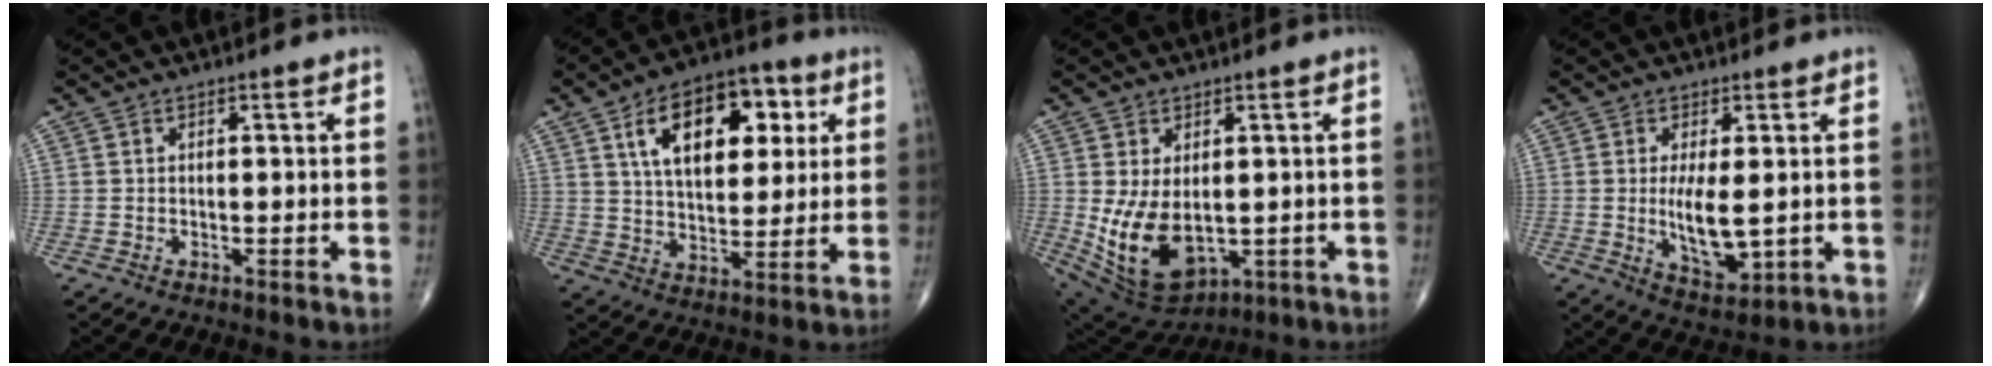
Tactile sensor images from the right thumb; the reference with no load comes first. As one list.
[{"total": 17.9, "force": [6.3, 10.1, 13.4], "torque": [-0.164, -0.007, 0.100]}, {"total": 12.7, "force": [-1.0, 7.7, 10.1], "torque": [-0.175, -0.014, 0.014]}, {"total": 8.3, "force": [-0.1, 3.1, 7.7], "torque": [-0.135, -0.023, 0.009]}]